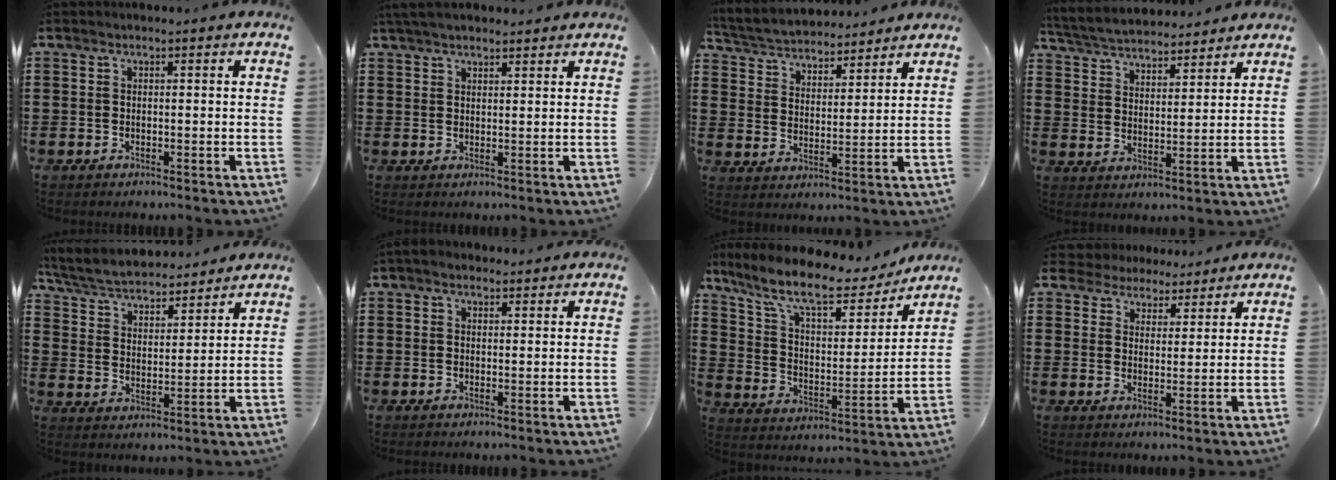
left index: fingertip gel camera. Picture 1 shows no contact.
{"total": 3.3, "force": [3.0, 0.7, 1.3], "torque": [-0.032, 0.000, 0.057]}
{"total": 4.4, "force": [4.3, 0.6, 0.1], "torque": [-0.028, -0.025, 0.073]}
{"total": 4.7, "force": [4.6, 0.7, 0.4], "torque": [-0.032, -0.024, 0.081]}
{"total": 5.4, "force": [5.2, 0.8, 1.2], "torque": [-0.050, -0.030, 0.088]}
{"total": 1.9, "force": [1.6, 0.9, 0.5], "torque": [-0.014, 0.008, 0.031]}
{"total": 10.8, "force": [8.8, 2.4, 5.8], "torque": [-0.140, -0.047, 0.149]}
{"total": 4.0, "force": [3.7, 1.7, -0.2], "torque": [-0.018, -0.008, 0.066]}